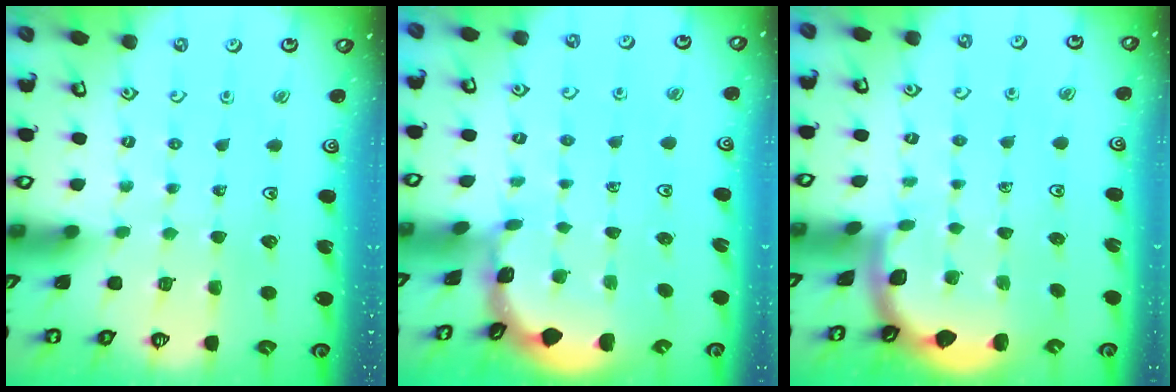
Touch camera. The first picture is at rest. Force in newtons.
{"total": 1.0, "press": 1.0, "slide": 0.1}
{"total": 1.7, "press": 1.7, "slide": 0.0}